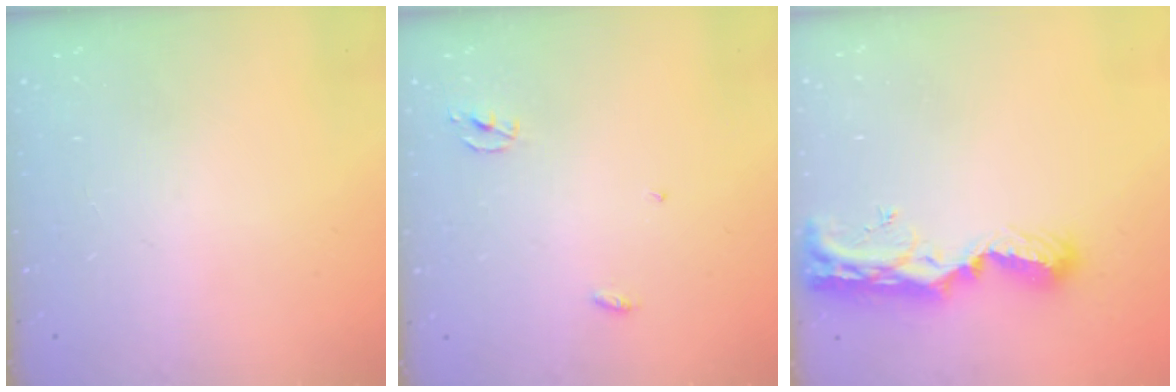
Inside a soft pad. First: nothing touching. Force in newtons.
{"total": 2.5, "press": 2.5, "slide": 0.1}
{"total": 10.3, "press": 10.2, "slide": 1.2}